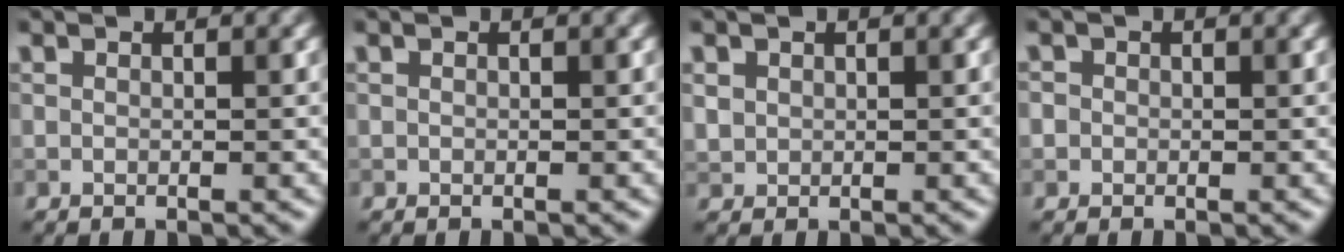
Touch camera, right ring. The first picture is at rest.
{"total": 0.0}
{"total": 1.0, "force": [0.3, 0.9, 0.3], "torque": [-0.009, -0.004, 0.010]}
{"total": 1.0, "force": [-0.1, 1.0, 0.2], "torque": [0.000, 0.001, -0.005]}